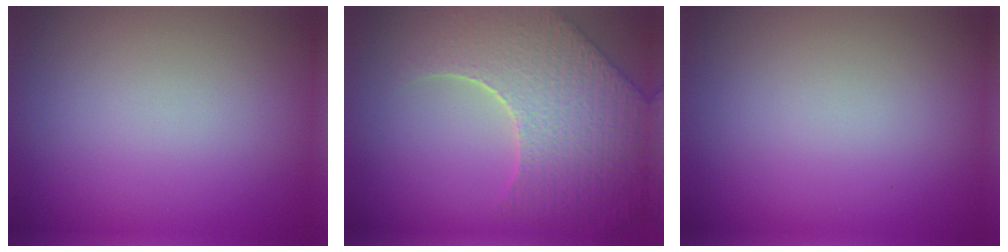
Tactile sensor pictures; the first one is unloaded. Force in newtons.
{"total": 9.1, "press": 6.4, "slide": 6.4}
{"total": 0.0}